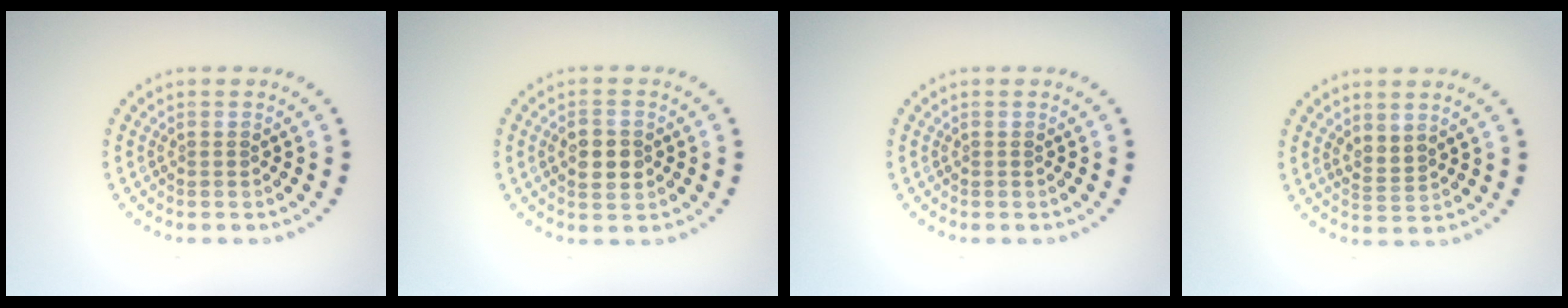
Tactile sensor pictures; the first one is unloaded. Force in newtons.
{"total": 2.8, "press": 2.8, "slide": 0.1}
{"total": 0.0}
{"total": 1.8, "press": 1.4, "slide": 1.1}